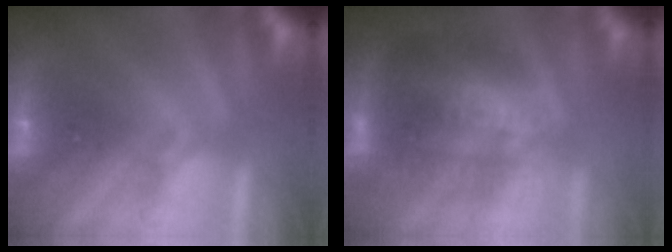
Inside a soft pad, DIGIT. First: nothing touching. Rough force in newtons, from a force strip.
{"total": 3.8}